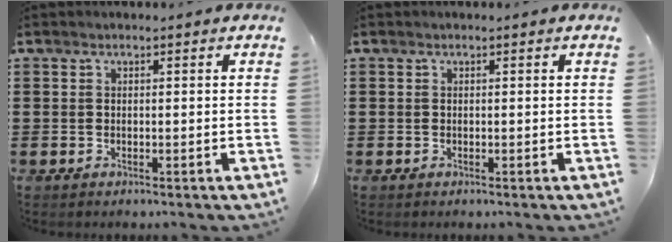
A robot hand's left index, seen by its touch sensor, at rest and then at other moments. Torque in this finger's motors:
{"motor_torque": [0.00, 0.00, 0.00, 0.01]}